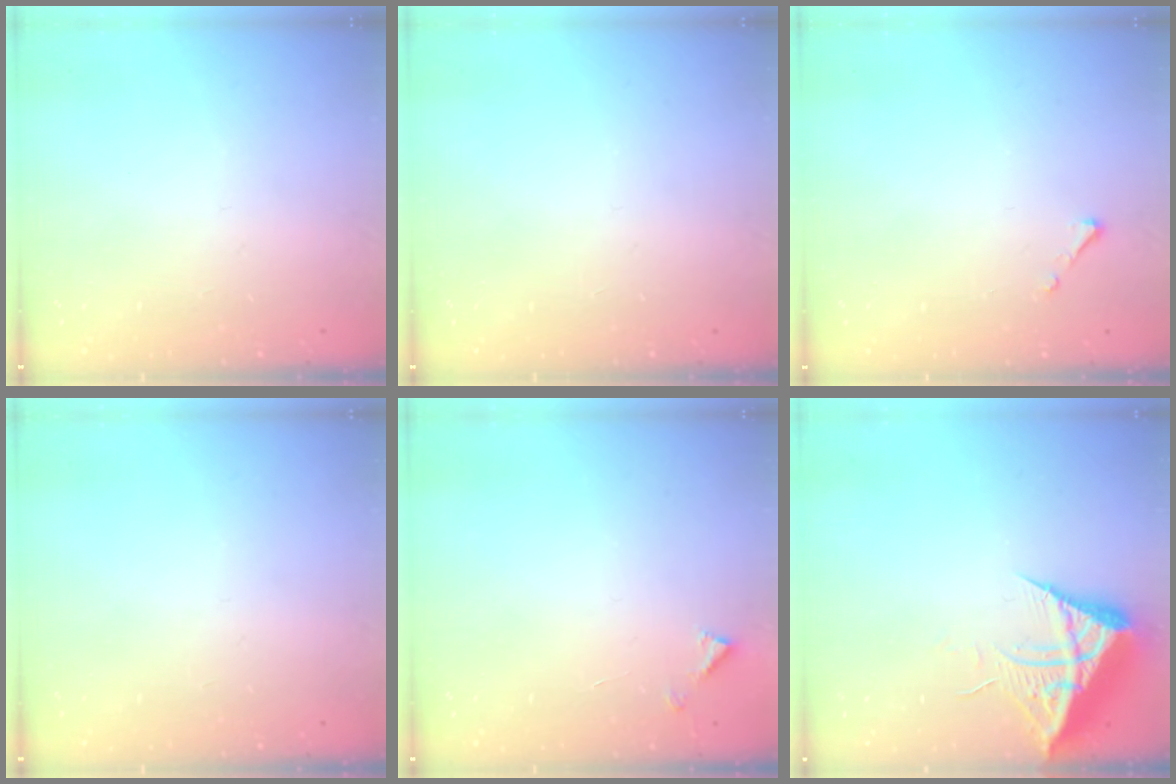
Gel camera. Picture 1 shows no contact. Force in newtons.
{"total": 0.0}
{"total": 2.5, "press": 2.5, "slide": 0.3}
{"total": 0.0}
{"total": 4.3, "press": 4.2, "slide": 0.3}
{"total": 13.1, "press": 13.1, "slide": 0.9}